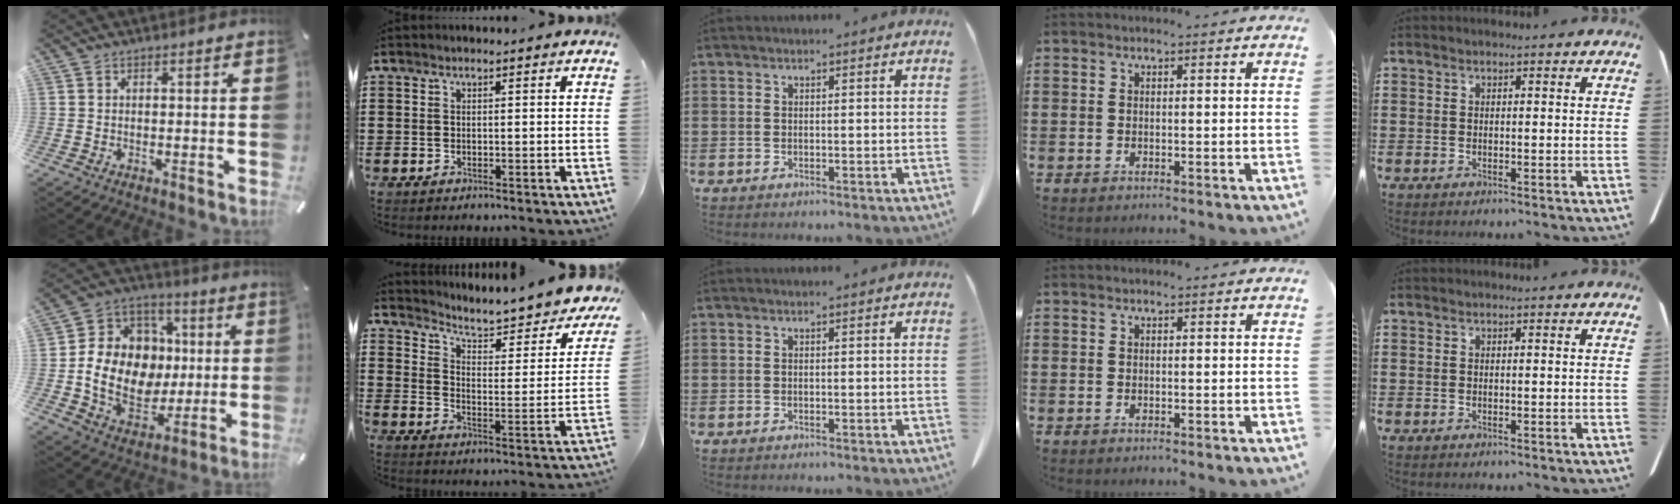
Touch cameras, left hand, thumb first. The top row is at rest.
{"thumb": {"total": 16.9, "force": [-0.6, 14.7, 8.3], "torque": [-0.160, 0.000, 0.003]}, "index": {"total": 5.2, "force": [4.7, 0.8, 2.1], "torque": [-0.059, -0.039, 0.072]}}